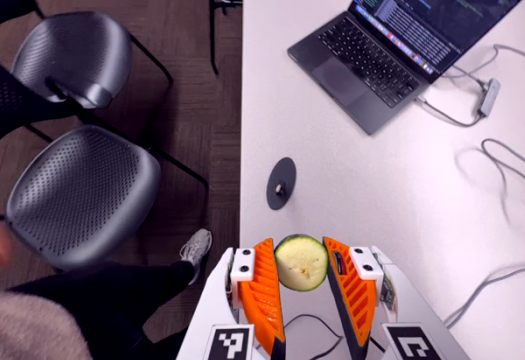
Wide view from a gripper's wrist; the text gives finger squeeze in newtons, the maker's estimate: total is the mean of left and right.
{"total": 8.2, "left": 7.7, "right": 8.7}